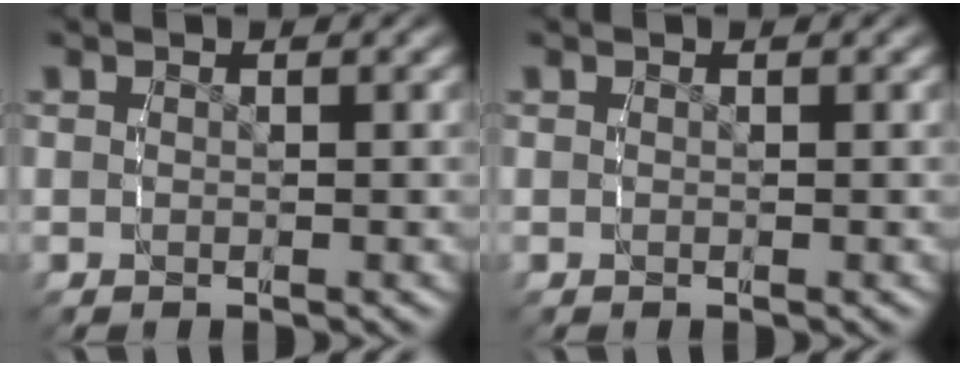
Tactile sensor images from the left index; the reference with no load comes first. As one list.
[{"total": 0.0}]